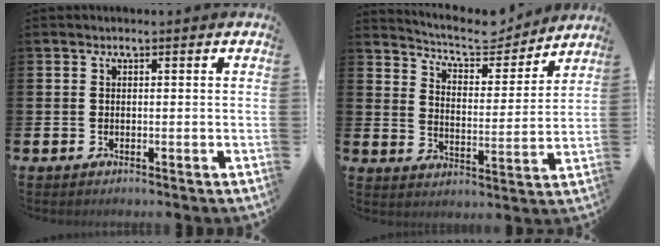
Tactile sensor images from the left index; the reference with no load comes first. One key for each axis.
{"total": 7.5, "fx": 7.0, "fy": 1.9, "fz": 1.8, "tx": -0.055, "ty": -0.052, "tz": 0.119}